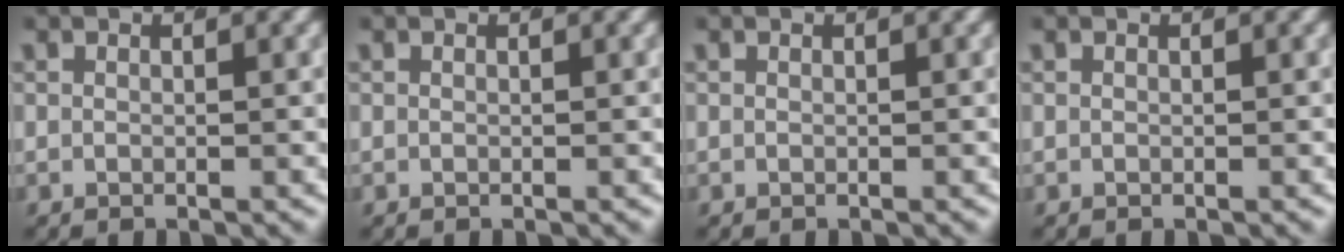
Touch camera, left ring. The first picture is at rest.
{"total": 0.0}
{"total": 0.0}
{"total": 0.0}